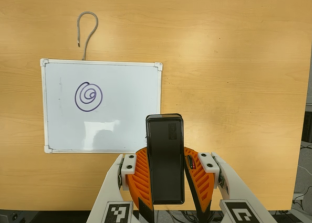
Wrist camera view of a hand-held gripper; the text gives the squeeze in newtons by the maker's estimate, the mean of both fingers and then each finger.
{"total": 7.3, "left": 6.2, "right": 8.3}